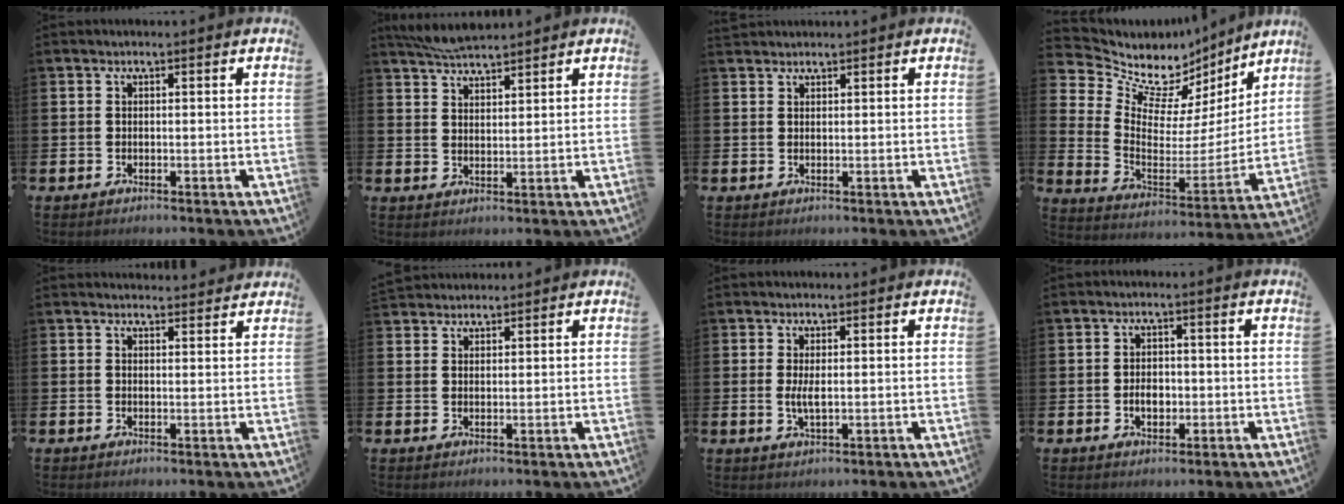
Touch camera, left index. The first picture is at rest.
{"total": 5.5, "force": [5.2, 0.6, 1.5], "torque": [-0.036, -0.017, 0.095]}
{"total": 1.2, "force": [1.2, 0.3, -0.1], "torque": [0.009, -0.001, 0.021]}
{"total": 8.7, "force": [7.1, 4.7, 1.6], "torque": [-0.054, -0.066, 0.124]}
{"total": 2.2, "force": [2.1, 0.4, -0.1], "torque": [0.007, -0.014, 0.037]}
{"total": 2.3, "force": [2.2, 0.7, -0.2], "torque": [-0.002, -0.005, 0.042]}
{"total": 2.1, "force": [0.2, 0.6, 2.0], "torque": [-0.030, -0.003, 0.002]}
{"total": 2.8, "force": [-0.5, 1.9, 1.9], "torque": [-0.014, -0.005, -0.017]}